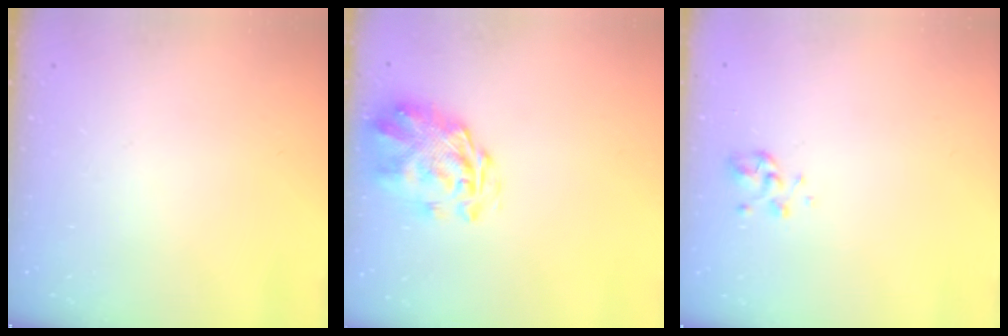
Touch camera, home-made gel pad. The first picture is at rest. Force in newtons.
{"total": 3.1, "press": 2.7, "slide": 1.5}
{"total": 4.3, "press": 4.2, "slide": 0.7}